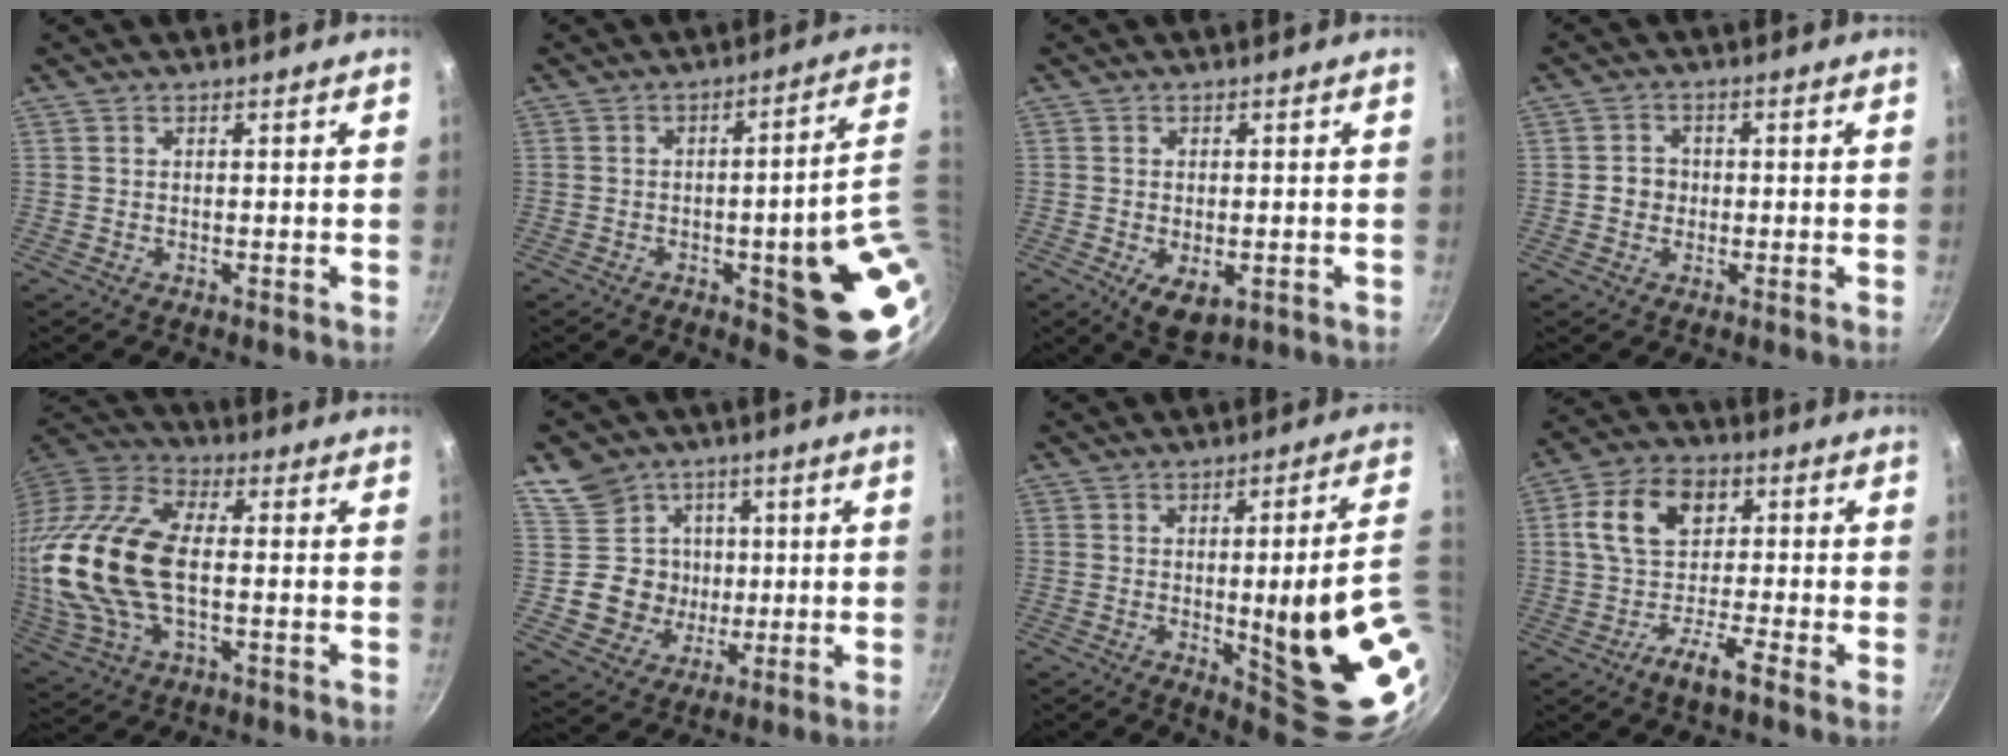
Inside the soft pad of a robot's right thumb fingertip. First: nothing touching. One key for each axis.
{"total": 17.9, "fx": -1.7, "fy": 4.5, "fz": 17.2, "tx": -0.169, "ty": 0.003, "tz": -0.014}
{"total": 6.0, "fx": -1.7, "fy": 3.4, "fz": 4.6, "tx": -0.062, "ty": -0.009, "tz": -0.015}
{"total": 3.2, "fx": -0.4, "fy": 3.0, "fz": 1.2, "tx": 0.000, "ty": 0.008, "tz": -0.010}
{"total": 23.5, "fx": -0.5, "fy": 12.5, "fz": 19.9, "tx": -0.422, "ty": 0.025, "tz": -0.016}
{"total": 12.1, "fx": 2.1, "fy": 11.4, "fz": 3.2, "tx": -0.020, "ty": -0.006, "tz": 0.037}
{"total": 20.8, "fx": -2.0, "fy": 4.3, "fz": 20.3, "tx": -0.238, "ty": -0.015, "tz": -0.010}
{"total": 10.3, "fx": -2.2, "fy": 6.2, "fz": 8.0, "tx": -0.123, "ty": 0.039, "tz": -0.062}